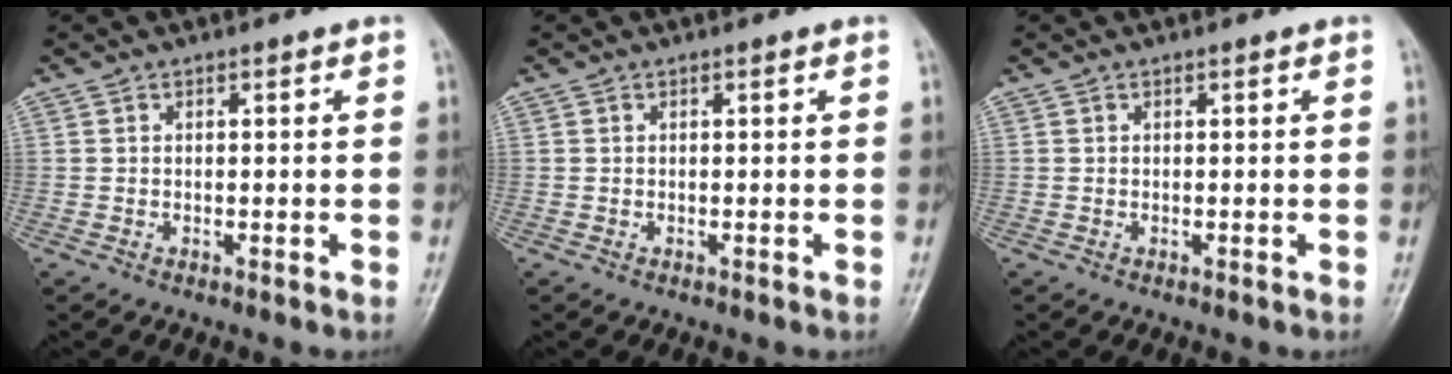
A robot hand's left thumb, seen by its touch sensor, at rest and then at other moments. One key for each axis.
{"total": 0.0}
{"total": 0.0}